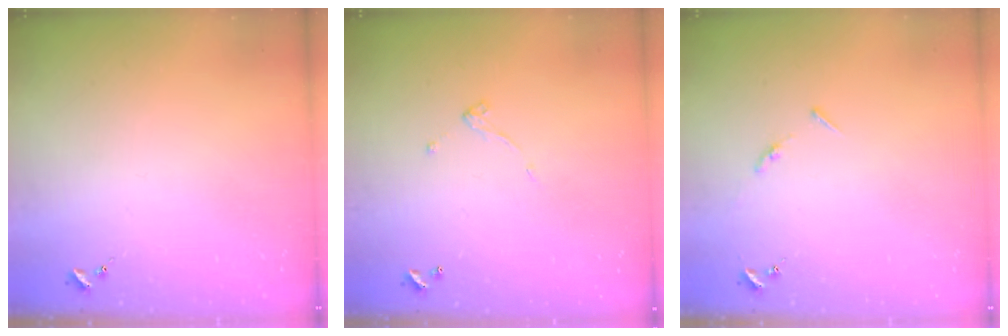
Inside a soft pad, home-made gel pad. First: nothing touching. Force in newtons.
{"total": 4.4, "press": 4.4, "slide": 0.2}
{"total": 4.5, "press": 4.4, "slide": 0.5}